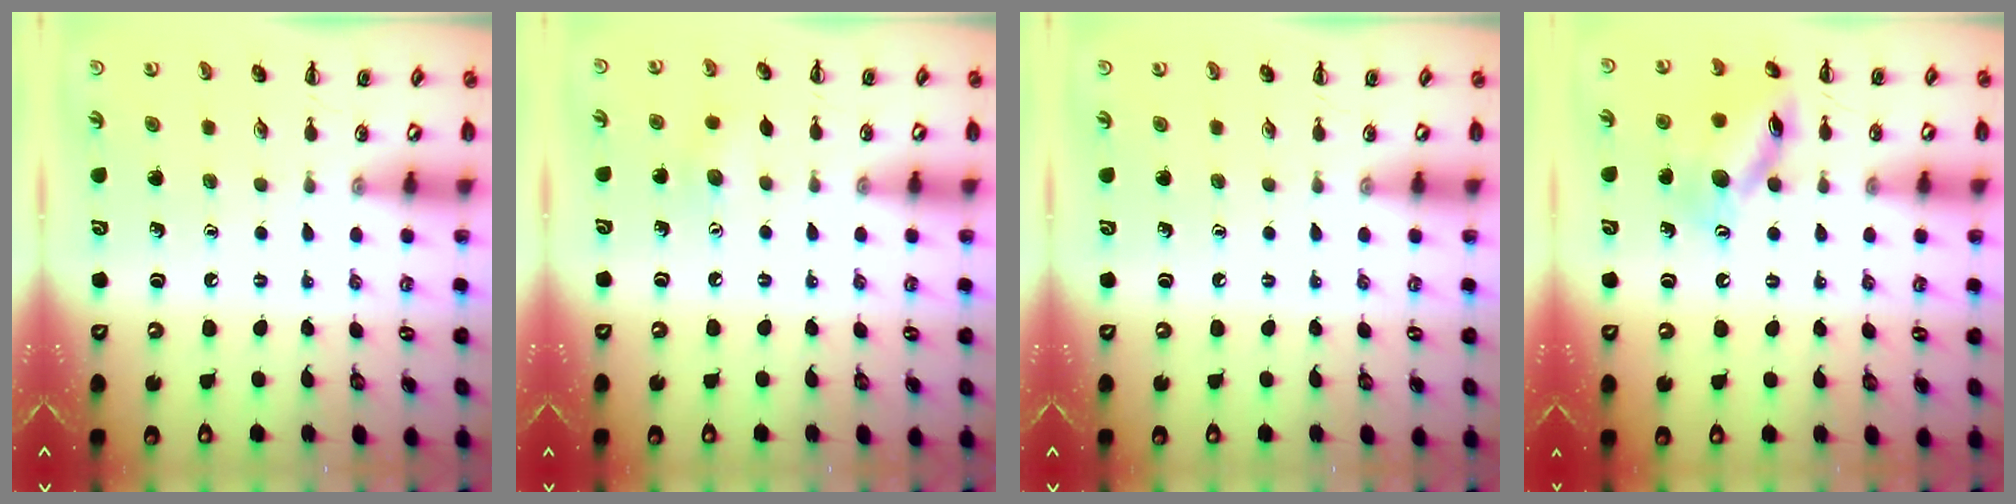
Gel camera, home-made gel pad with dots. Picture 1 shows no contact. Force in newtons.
{"total": 5.8, "press": 5.7, "slide": 1.3}
{"total": 0.0}
{"total": 13.7, "press": 13.7, "slide": 0.9}